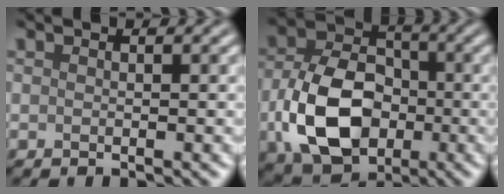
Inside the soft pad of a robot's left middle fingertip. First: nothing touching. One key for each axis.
{"total": 10.1, "fx": -2.4, "fy": 7.2, "fz": 6.7, "tx": -0.148, "ty": -0.004, "tz": -0.047}